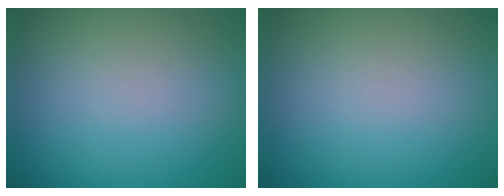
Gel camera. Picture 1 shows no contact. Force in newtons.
{"total": 0.0}